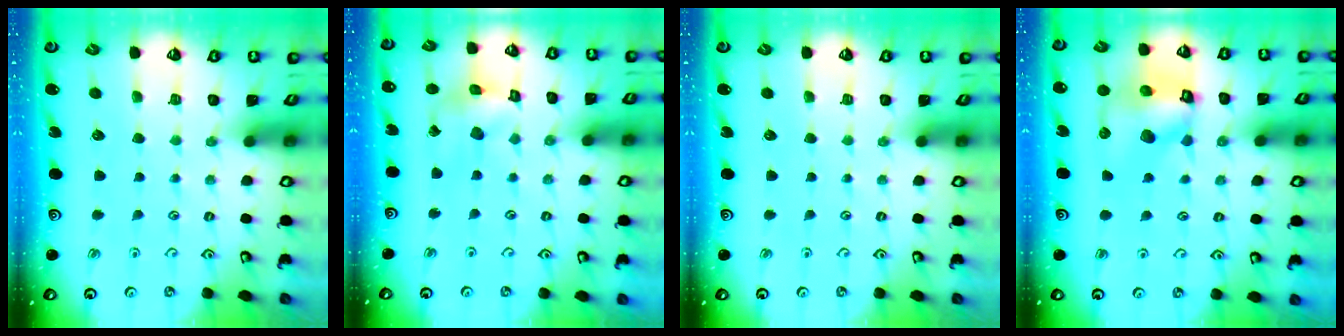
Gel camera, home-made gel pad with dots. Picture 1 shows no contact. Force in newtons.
{"total": 8.3, "press": 8.3, "slide": 0.9}
{"total": 0.0}
{"total": 11.0, "press": 10.9, "slide": 1.6}